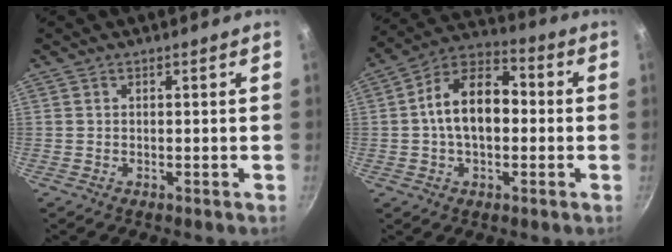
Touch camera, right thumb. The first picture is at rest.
{"total": 13.9, "force": [-0.1, 8.8, 10.7], "torque": [-0.147, 0.040, -0.020]}